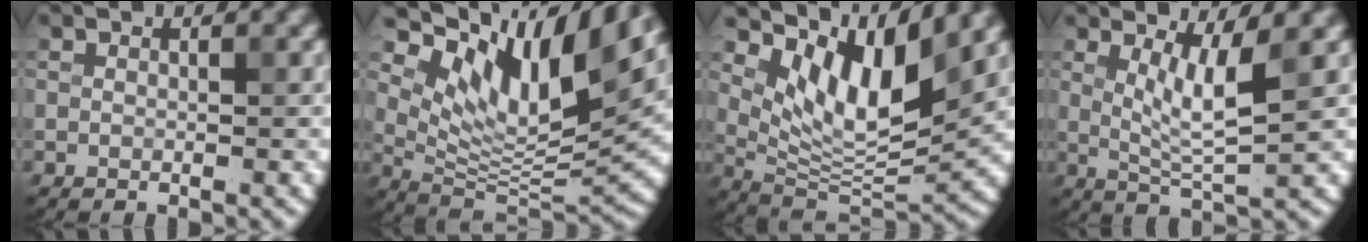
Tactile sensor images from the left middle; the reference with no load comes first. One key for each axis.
{"total": 11.6, "fx": 6.2, "fy": 4.2, "fz": 8.8, "tx": -0.143, "ty": -0.007, "tz": 0.125}
{"total": 8.7, "fx": 4.5, "fy": 3.4, "fz": 6.7, "tx": -0.114, "ty": -0.016, "tz": 0.086}
{"total": 4.1, "fx": 1.3, "fy": 0.8, "fz": 3.8, "tx": -0.071, "ty": -0.012, "tz": 0.029}